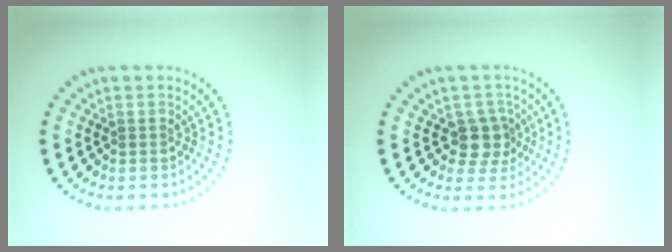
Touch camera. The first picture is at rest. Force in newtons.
{"total": 2.7, "press": 2.2, "slide": 1.5}